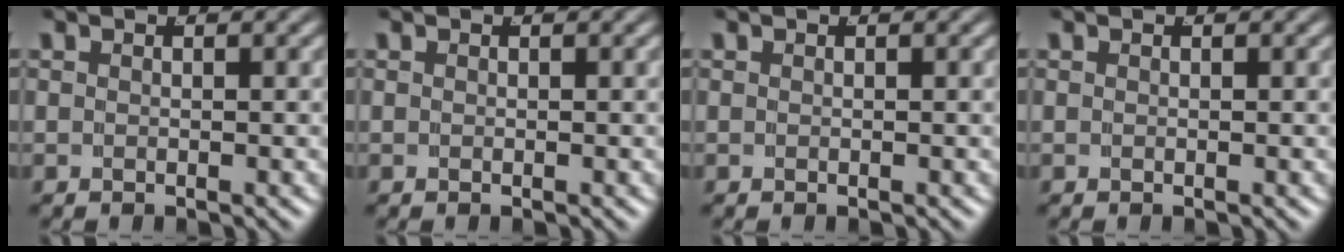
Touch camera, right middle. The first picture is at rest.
{"total": 0.0}
{"total": 0.0}
{"total": 0.0}